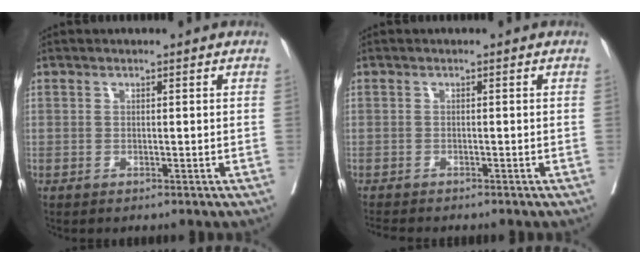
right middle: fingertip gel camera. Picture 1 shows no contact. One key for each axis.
{"total": 3.3, "fx": -3.0, "fy": 0.5, "fz": 1.2, "tx": -0.021, "ty": -0.010, "tz": -0.049}